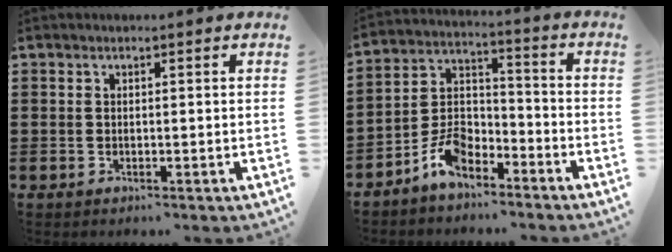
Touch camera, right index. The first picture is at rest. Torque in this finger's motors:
{"motor_torque": [1.02, 1.13, 0.17, 0.02]}